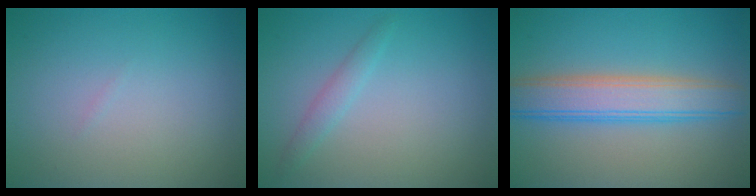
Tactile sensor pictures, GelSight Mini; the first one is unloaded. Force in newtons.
{"total": 1.3, "press": 1.3, "slide": 0.1}
{"total": 5.7, "press": 5.7, "slide": 0.3}